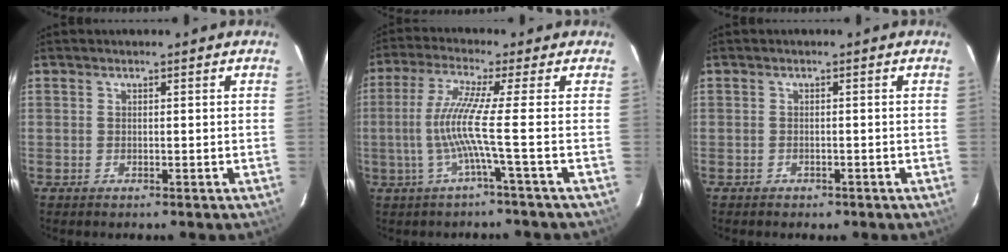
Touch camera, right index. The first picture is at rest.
{"total": 7.7, "force": [-1.8, -2.6, 7.1], "torque": [-0.147, -0.006, -0.032]}
{"total": 1.7, "force": [-1.1, 1.2, 0.3], "torque": [-0.010, 0.003, -0.012]}